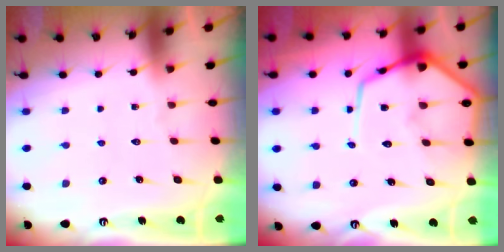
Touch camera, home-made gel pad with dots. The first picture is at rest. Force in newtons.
{"total": 14.0, "press": 13.9, "slide": 1.3}